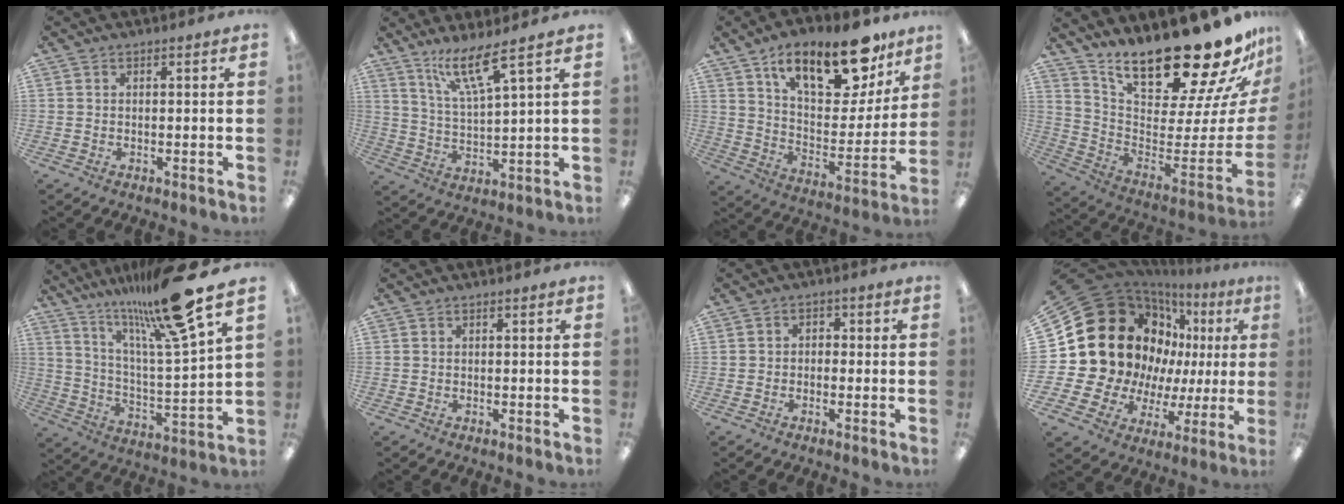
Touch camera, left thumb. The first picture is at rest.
{"total": 10.6, "force": [7.6, 1.5, 7.3], "torque": [-0.144, -0.033, 0.131]}
{"total": 22.0, "force": [14.8, 9.2, 13.5], "torque": [-0.196, -0.086, 0.247]}
{"total": 23.0, "force": [19.0, 4.9, 12.1], "torque": [-0.180, -0.163, 0.315]}
{"total": 22.9, "force": [17.8, 2.2, 14.2], "torque": [-0.246, -0.097, 0.279]}
{"total": 0.0}
{"total": 2.2, "force": [-1.5, 1.5, 0.5], "torque": [-0.008, 0.010, -0.031]}
{"total": 25.9, "force": [8.3, 20.4, 13.6], "torque": [-0.275, -0.067, 0.193]}